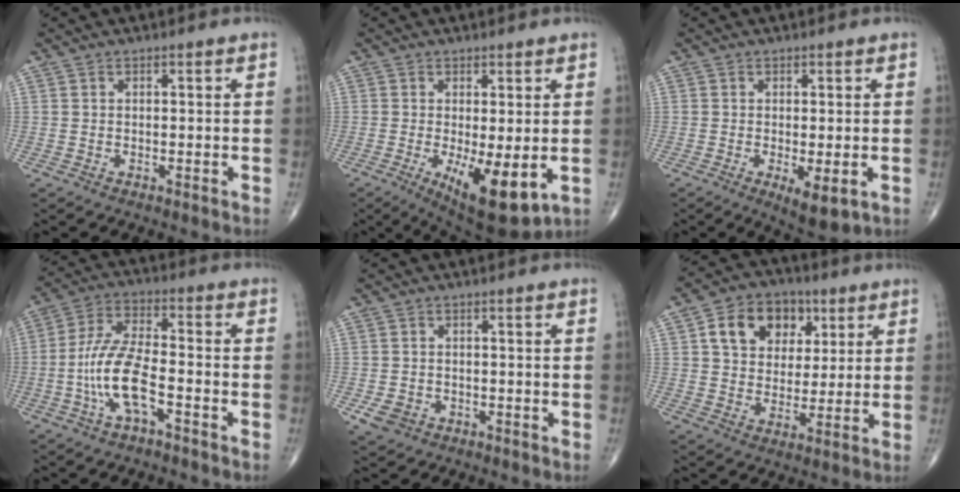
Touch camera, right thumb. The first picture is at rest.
{"total": 10.9, "force": [-2.5, 3.9, 9.9], "torque": [-0.151, -0.027, -0.026]}
{"total": 5.6, "force": [-1.6, 2.0, 4.9], "torque": [-0.077, -0.017, -0.018]}
{"total": 11.4, "force": [-3.9, 4.2, 9.8], "torque": [-0.208, 0.037, -0.077]}
{"total": 3.8, "force": [-1.5, 3.0, 1.6], "torque": [-0.028, 0.003, -0.019]}
{"total": 12.8, "force": [4.6, 9.6, 7.0], "torque": [-0.079, -0.004, 0.074]}